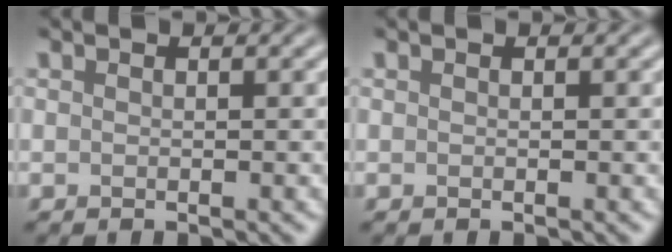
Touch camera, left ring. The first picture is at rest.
{"total": 0.0}